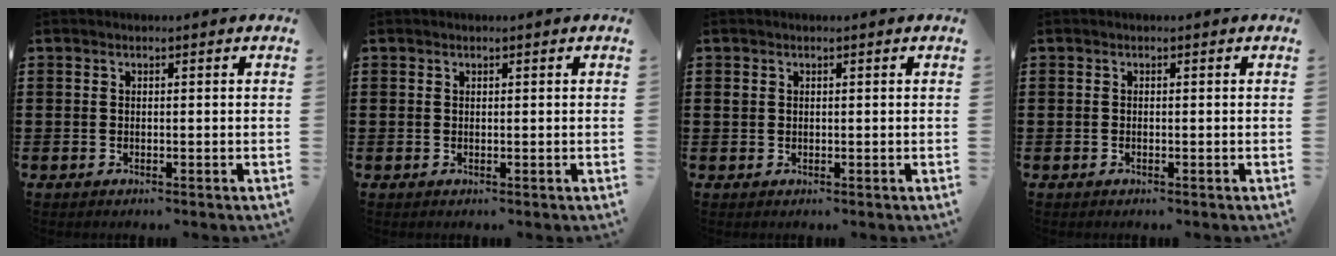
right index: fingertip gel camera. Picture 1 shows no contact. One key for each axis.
{"total": 0.0}
{"total": 0.8, "fx": 0.3, "fy": 0.7, "fz": 0.3, "tx": -0.009, "ty": 0.005, "tz": 0.005}
{"total": 0.0}